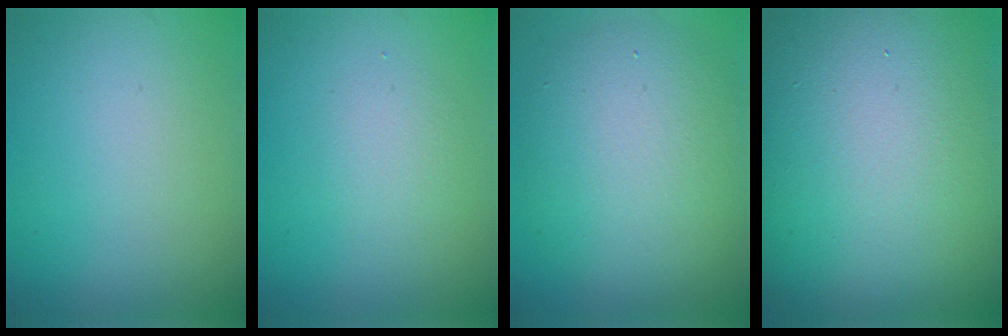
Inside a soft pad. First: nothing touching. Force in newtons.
{"total": 1.7, "press": 1.7, "slide": 0.1}
{"total": 7.8, "press": 7.8, "slide": 0.3}
{"total": 23.6, "press": 23.6, "slide": 1.3}